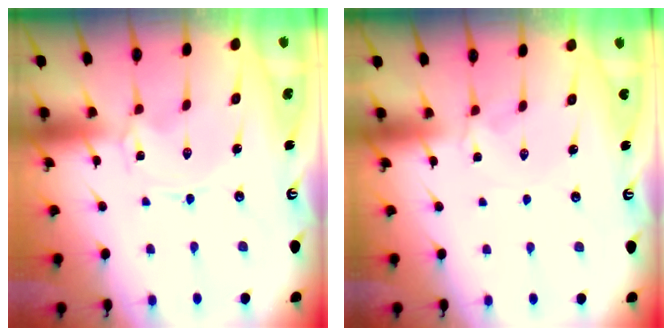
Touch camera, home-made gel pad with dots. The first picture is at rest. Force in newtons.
{"total": 2.8, "press": 2.8, "slide": 0.4}